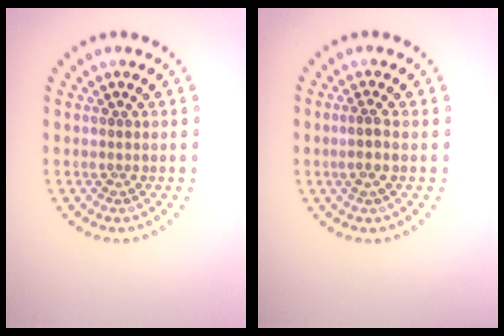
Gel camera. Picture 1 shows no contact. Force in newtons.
{"total": 1.2, "press": 0.9, "slide": 0.7}